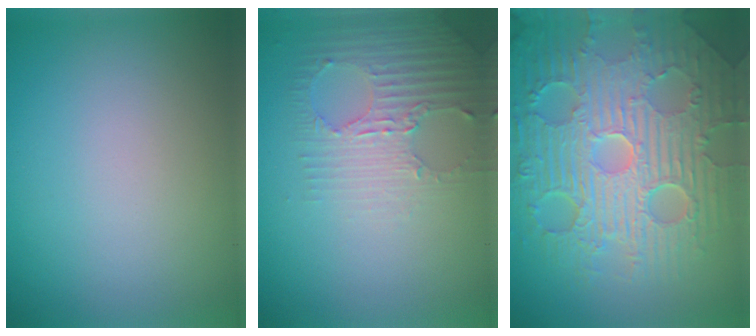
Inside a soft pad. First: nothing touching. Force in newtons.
{"total": 2.8, "press": 2.5, "slide": 1.3}
{"total": 11.8, "press": 7.5, "slide": 9.0}